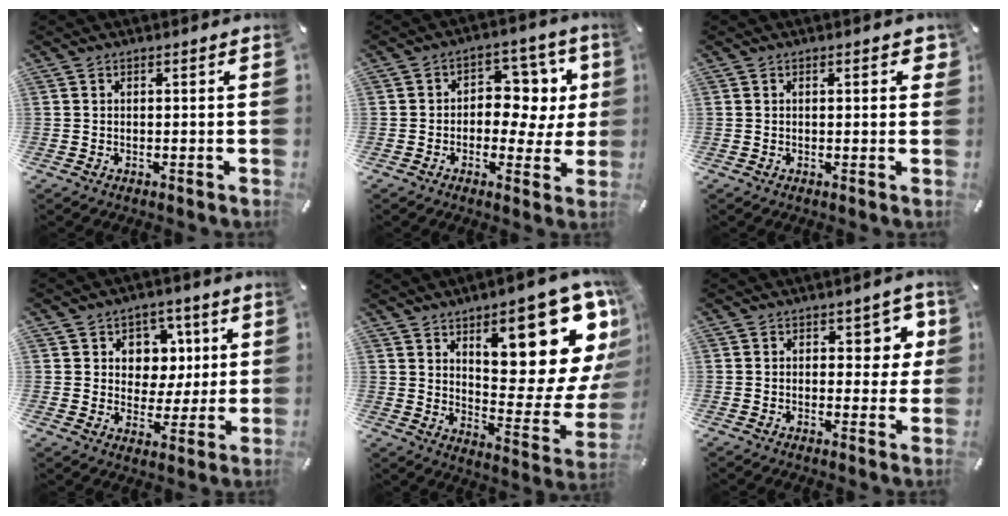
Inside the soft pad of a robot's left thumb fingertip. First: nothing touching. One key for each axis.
{"total": 9.4, "fx": 1.4, "fy": 7.1, "fz": 6.1, "tx": -0.072, "ty": -0.016, "tz": 0.021}
{"total": 2.6, "fx": 0.7, "fy": 1.0, "fz": 2.3, "tx": -0.031, "ty": -0.001, "tz": 0.006}
{"total": 8.5, "fx": 2.1, "fy": 8.0, "fz": 2.0, "tx": -0.026, "ty": -0.016, "tz": 0.036}
{"total": 22.7, "fx": 12.1, "fy": 8.6, "fz": 17.1, "tx": -0.210, "ty": -0.101, "tz": 0.200}
{"total": 6.7, "fx": 1.8, "fy": 4.0, "fz": 5.1, "tx": -0.046, "ty": -0.006, "tz": 0.022}